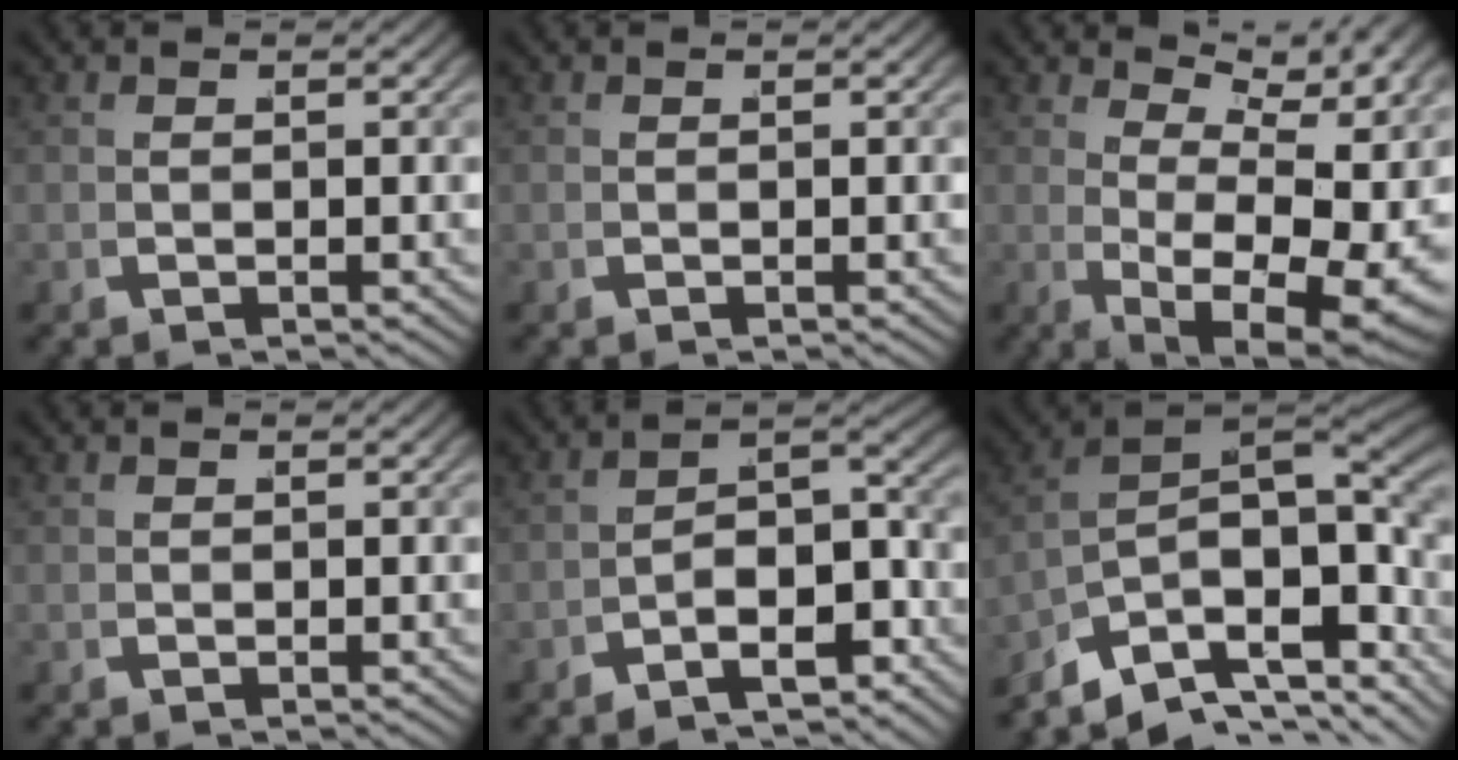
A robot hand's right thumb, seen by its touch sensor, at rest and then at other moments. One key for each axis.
{"total": 0.0}
{"total": 11.0, "fx": 1.0, "fy": 6.0, "fz": 9.2, "tx": -0.142, "ty": -0.029, "tz": 0.038}
{"total": 0.5, "fx": 0.5, "fy": -0.1, "fz": 0.1, "tx": 0.002, "ty": 0.002, "tz": 0.011}
{"total": 7.0, "fx": -3.4, "fy": 3.5, "fz": 5.1, "tx": -0.079, "ty": -0.020, "tz": -0.049}
{"total": 13.4, "fx": -0.8, "fy": 8.8, "fz": 10.0, "tx": -0.171, "ty": -0.031, "tz": -0.005}